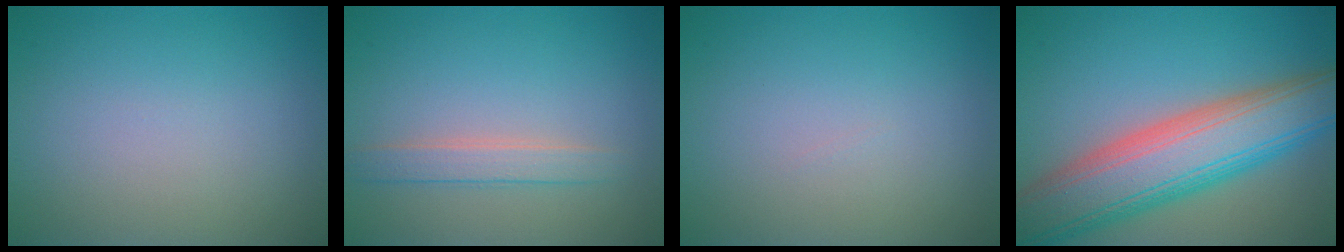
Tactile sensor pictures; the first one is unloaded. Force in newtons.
{"total": 2.1, "press": 2.1, "slide": 0.1}
{"total": 0.0}
{"total": 10.8, "press": 10.7, "slide": 0.8}